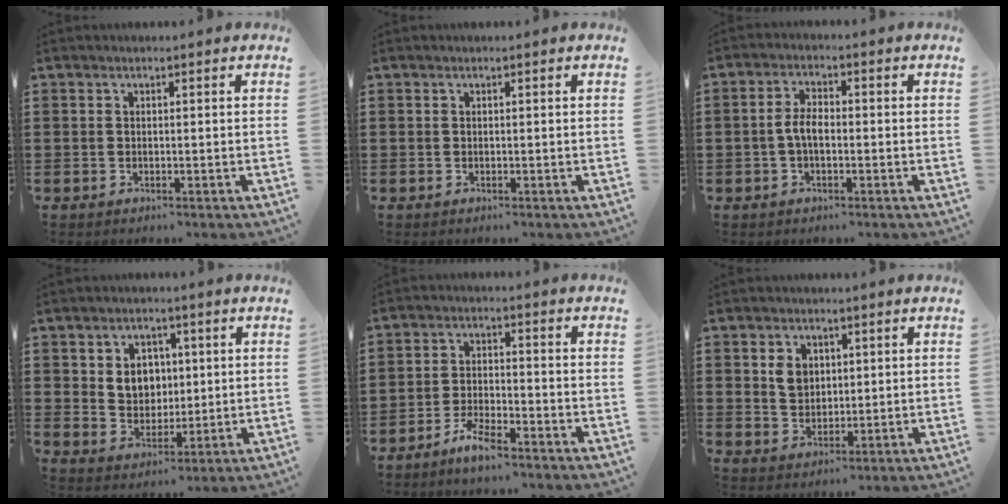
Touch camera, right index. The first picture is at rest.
{"total": 0.0}
{"total": 3.6, "force": [-0.7, 1.6, 3.2], "torque": [-0.080, -0.003, -0.019]}
{"total": 5.2, "force": [1.5, 4.5, 2.0], "torque": [-0.043, 0.009, 0.021]}
{"total": 4.3, "force": [-3.8, 0.5, 1.9], "torque": [-0.047, 0.003, -0.077]}
{"total": 4.0, "force": [1.3, 3.1, 2.2], "torque": [-0.045, 0.007, 0.021]}